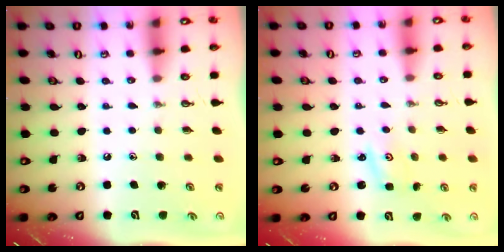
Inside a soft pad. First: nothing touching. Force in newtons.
{"total": 1.6, "press": 1.6, "slide": 0.3}